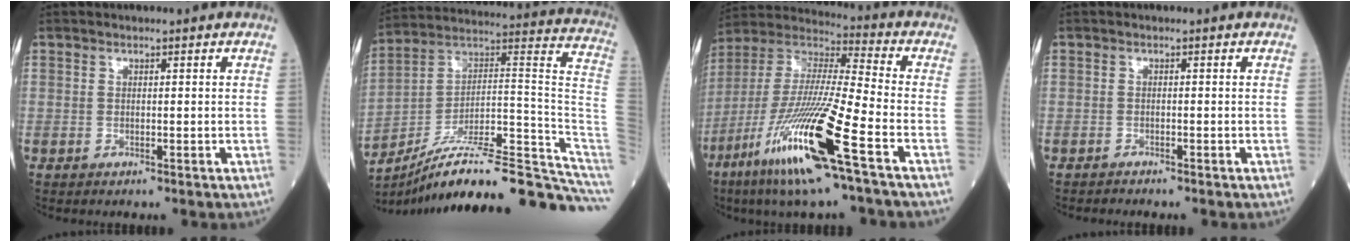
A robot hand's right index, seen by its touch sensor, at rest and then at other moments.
{"total": 26.8, "force": [-21.3, 3.0, 16.0], "torque": [-0.138, 0.046, -0.321]}
{"total": 20.0, "force": [-9.4, 0.3, 17.6], "torque": [-0.396, -0.051, -0.188]}
{"total": 0.7, "force": [-0.7, 0.1, -0.1], "torque": [-0.005, -0.002, -0.013]}